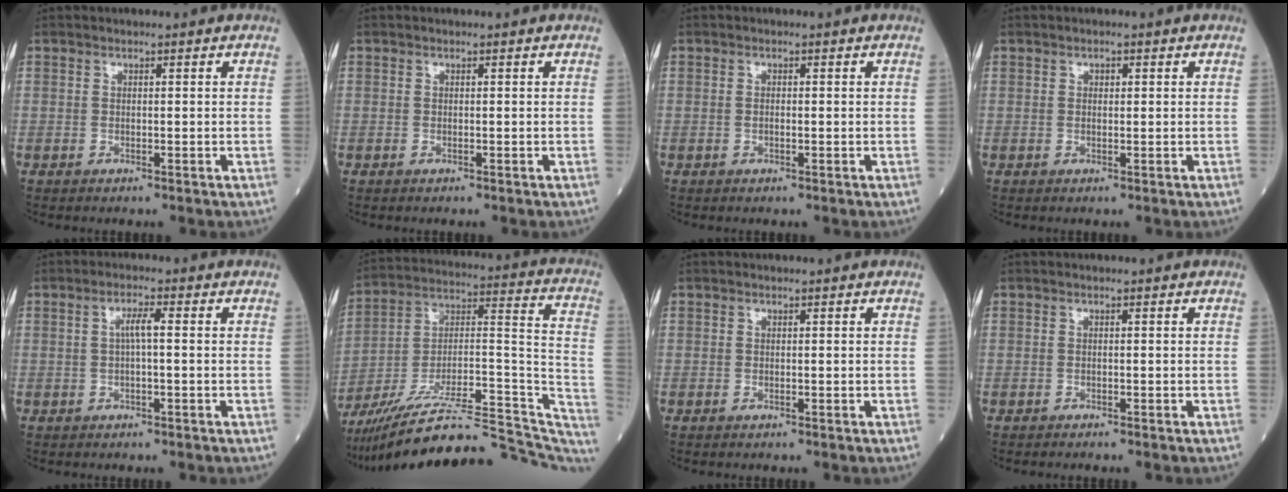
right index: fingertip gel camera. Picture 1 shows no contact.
{"total": 0.0}
{"total": 0.8, "force": [-0.1, 0.3, 0.7], "torque": [-0.015, 0.000, -0.003]}
{"total": 0.8, "force": [0.3, 0.5, 0.6], "torque": [-0.011, 0.000, 0.004]}
{"total": 2.7, "force": [0.1, 0.2, 2.6], "torque": [-0.051, 0.004, 0.002]}
{"total": 28.4, "force": [-23.8, 5.0, 14.7], "torque": [-0.167, 0.024, -0.353]}
{"total": 0.0}
{"total": 0.8, "force": [-0.8, 0.0, 0.3], "torque": [-0.002, 0.000, -0.012]}